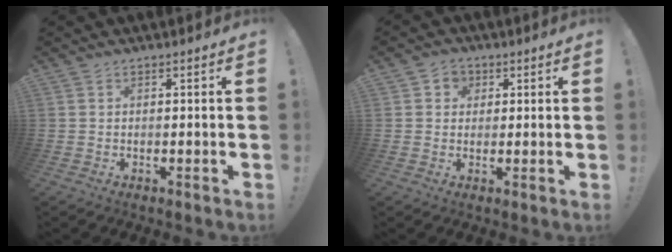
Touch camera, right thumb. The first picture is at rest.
{"total": 3.6, "force": [1.0, 3.3, 0.9], "torque": [-0.009, -0.002, 0.017]}